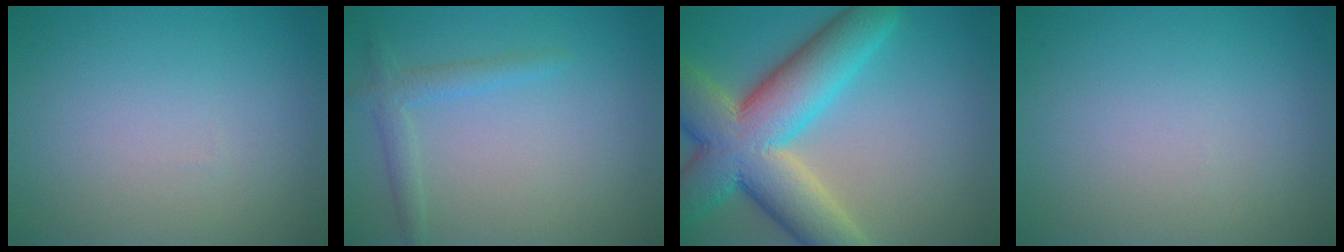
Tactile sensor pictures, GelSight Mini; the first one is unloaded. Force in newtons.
{"total": 1.9, "press": 1.9, "slide": 0.1}
{"total": 12.3, "press": 12.2, "slide": 0.9}
{"total": 0.0}